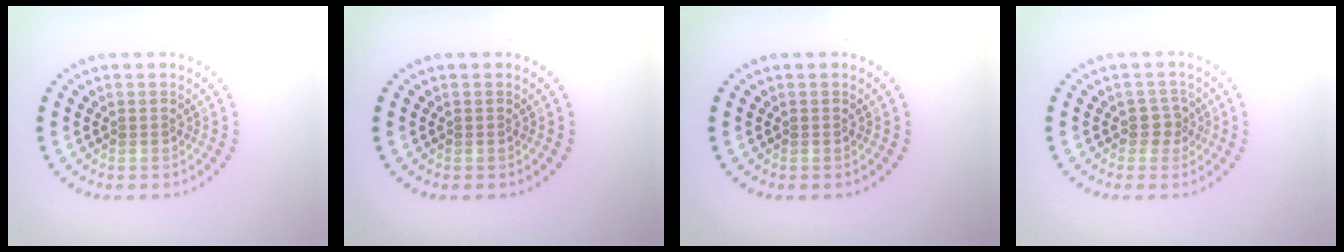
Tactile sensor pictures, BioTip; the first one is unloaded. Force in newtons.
{"total": 0.0}
{"total": 0.0}
{"total": 1.6, "press": 1.3, "slide": 0.9}